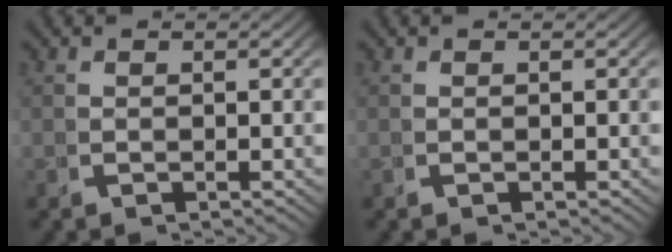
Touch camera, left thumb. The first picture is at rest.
{"total": 0.0}